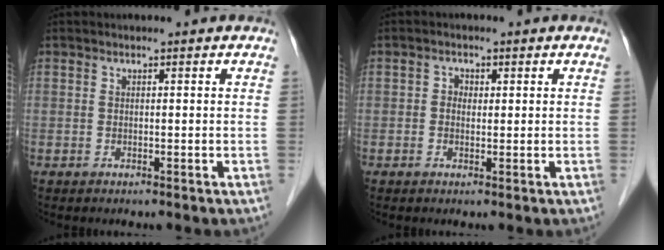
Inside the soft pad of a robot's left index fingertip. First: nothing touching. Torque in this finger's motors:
{"motor_torque": [0.09, -0.02, -0.02, -0.01]}